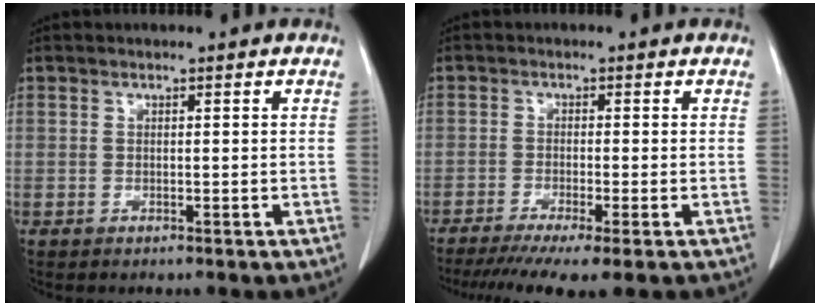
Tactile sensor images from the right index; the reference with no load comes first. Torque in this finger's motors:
{"motor_torque": [1.29, -0.86, 0.41, 0.13]}